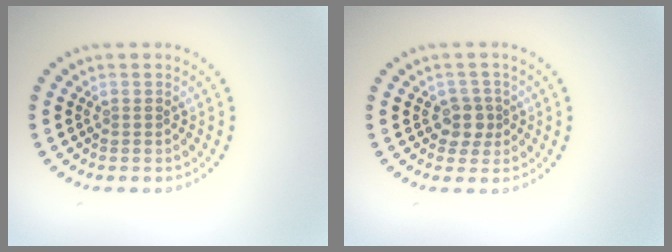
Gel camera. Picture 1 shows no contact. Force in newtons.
{"total": 2.0, "press": 1.6, "slide": 1.1}